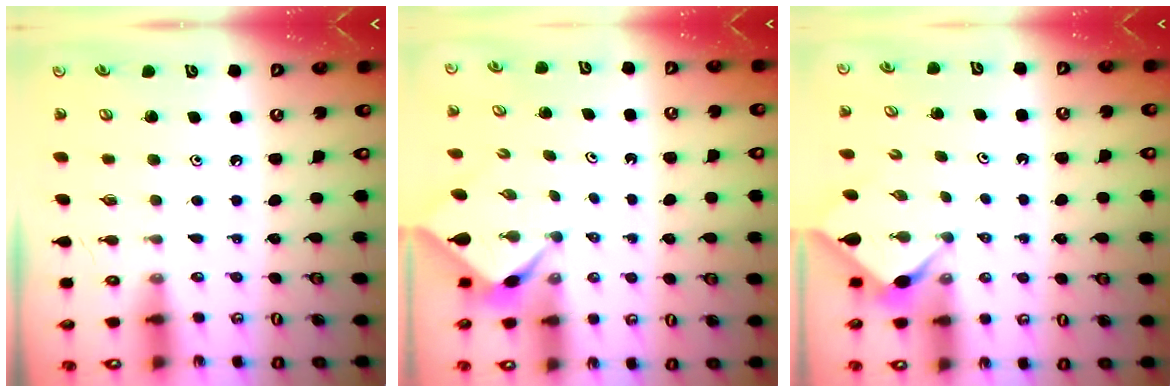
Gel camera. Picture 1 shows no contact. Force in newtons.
{"total": 2.3, "press": 2.3, "slide": 0.3}
{"total": 2.9, "press": 2.9, "slide": 0.4}